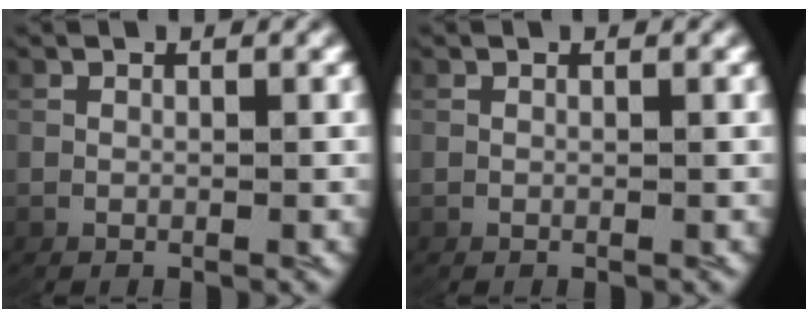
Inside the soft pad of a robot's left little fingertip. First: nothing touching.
{"total": 0.0}